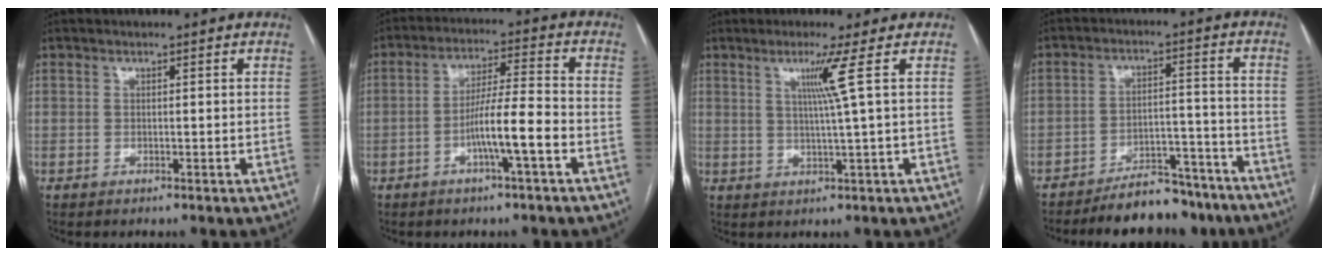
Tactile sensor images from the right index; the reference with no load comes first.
{"total": 8.0, "force": [-3.0, 0.0, 7.3], "torque": [-0.134, 0.009, -0.054]}
{"total": 4.6, "force": [1.6, -2.0, 3.9], "torque": [-0.076, -0.009, 0.035]}
{"total": 11.6, "force": [-10.3, 3.6, 3.8], "torque": [-0.037, 0.032, -0.150]}